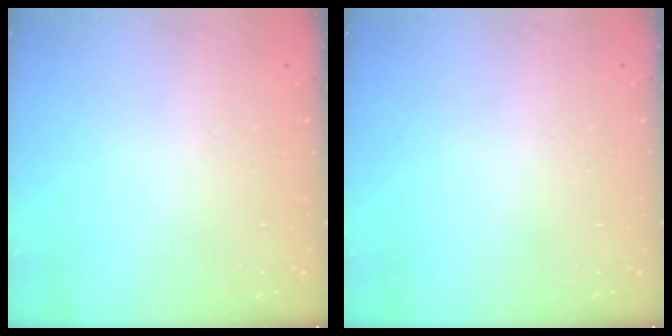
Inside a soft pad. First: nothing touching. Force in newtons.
{"total": 0.0}